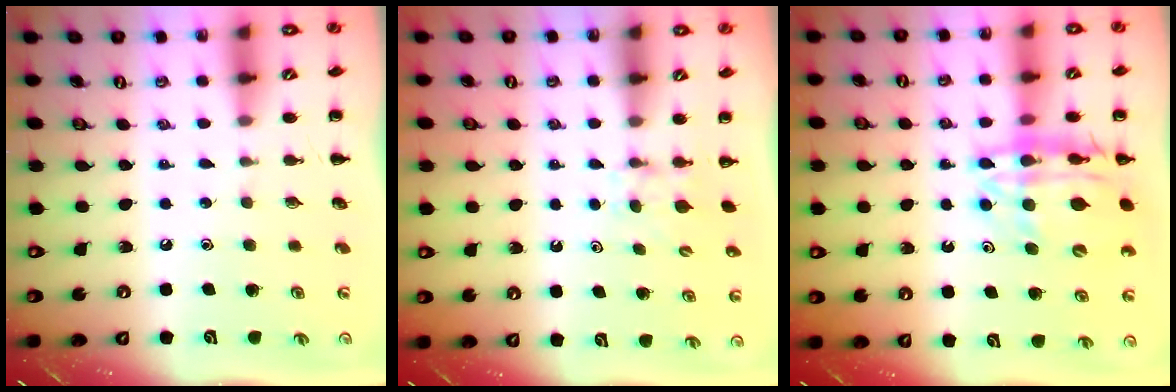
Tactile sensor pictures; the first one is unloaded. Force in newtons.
{"total": 3.9, "press": 3.5, "slide": 1.5}
{"total": 16.8, "press": 16.4, "slide": 4.1}